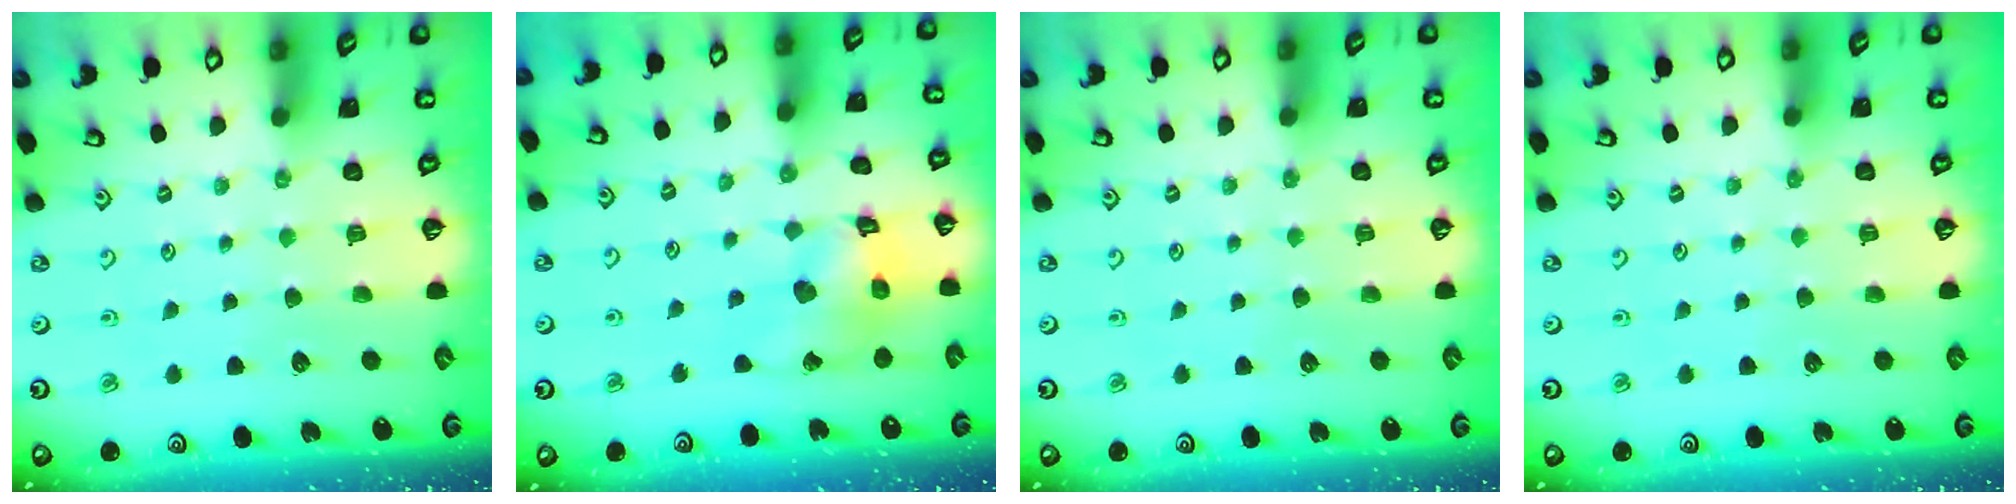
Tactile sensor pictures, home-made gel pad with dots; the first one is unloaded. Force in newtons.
{"total": 13.5, "press": 13.4, "slide": 1.8}
{"total": 0.0}
{"total": 0.0}